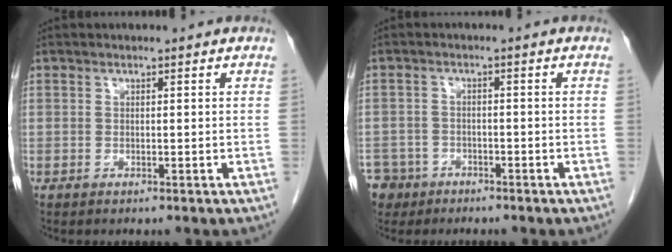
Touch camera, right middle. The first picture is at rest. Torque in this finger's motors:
{"motor_torque": [1.20, -0.94, 0.52, 0.01]}